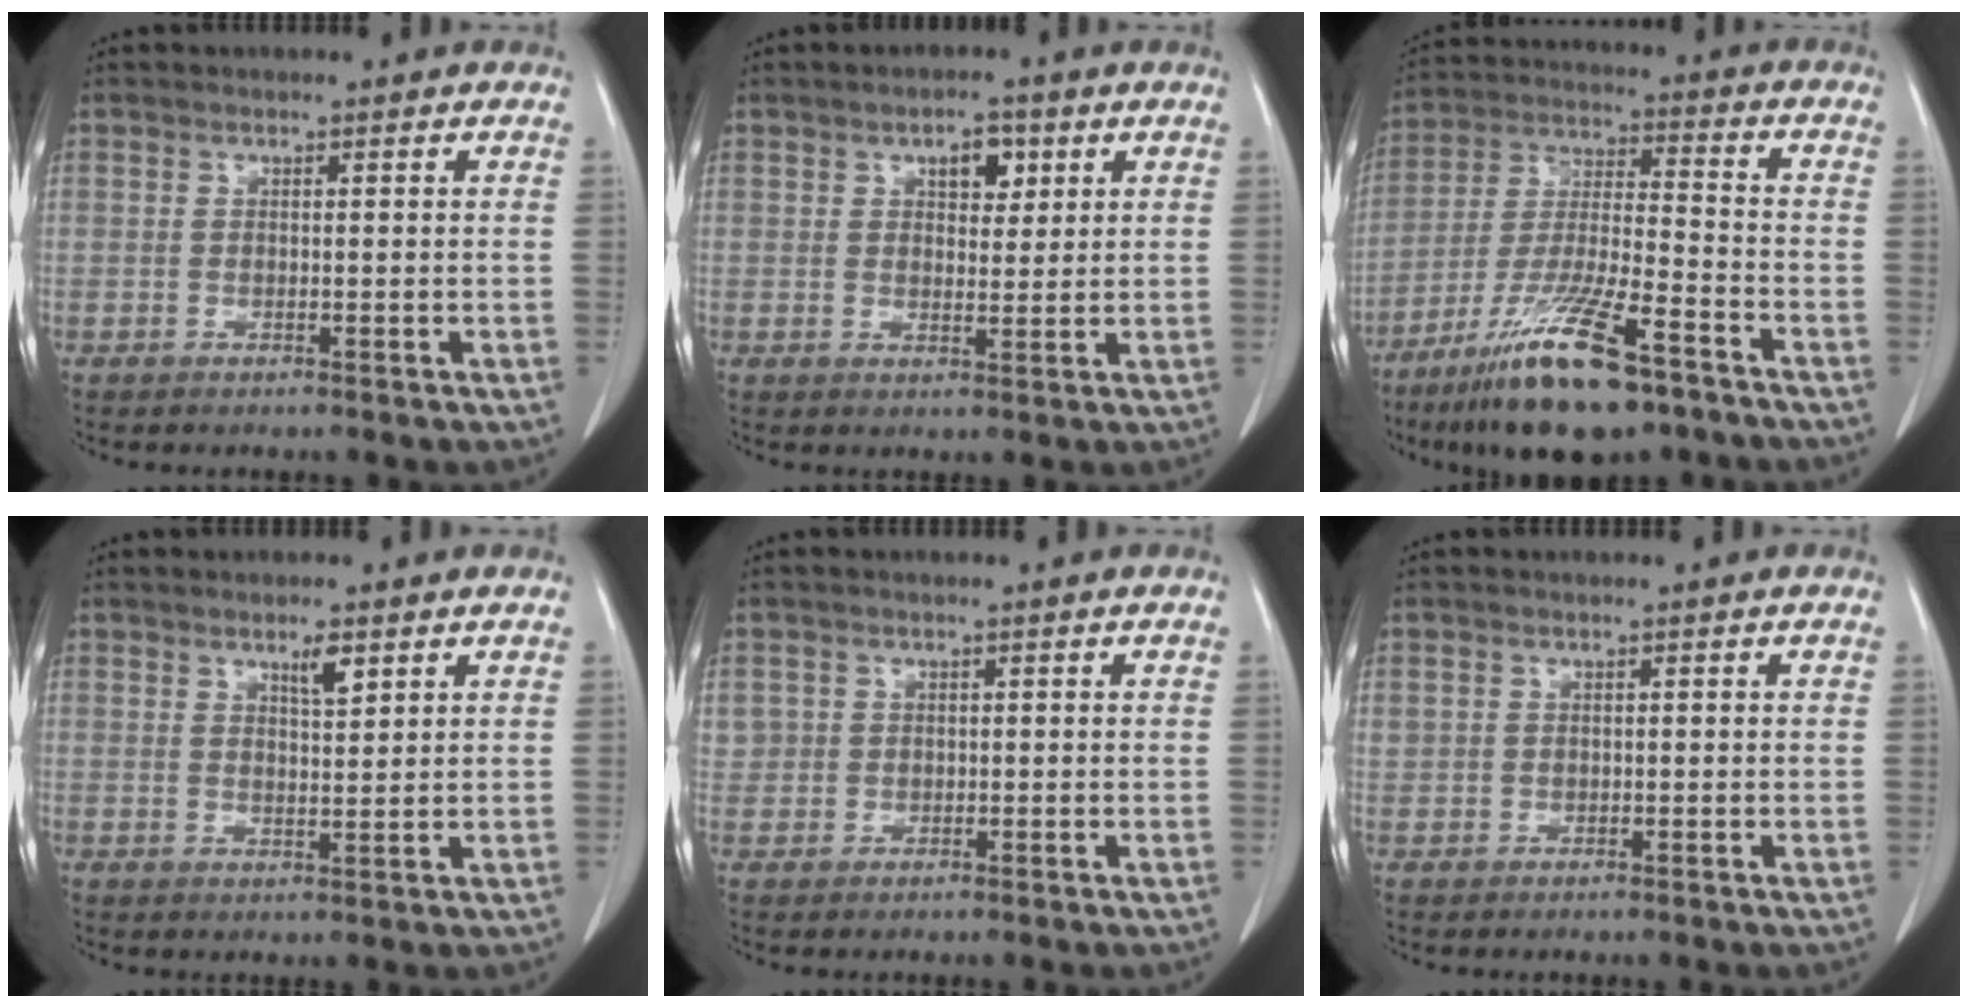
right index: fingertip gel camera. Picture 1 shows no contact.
{"total": 4.4, "force": [2.1, 2.2, 3.2], "torque": [-0.044, 0.002, 0.031]}
{"total": 16.9, "force": [-10.9, 2.8, 12.6], "torque": [-0.247, -0.035, -0.199]}
{"total": 3.3, "force": [2.1, 0.6, 2.5], "torque": [-0.043, -0.004, 0.036]}
{"total": 2.3, "force": [0.6, 2.2, 0.3], "torque": [0.008, 0.008, 0.012]}
{"total": 1.0, "force": [0.4, 0.9, 0.2], "torque": [0.003, 0.010, 0.007]}